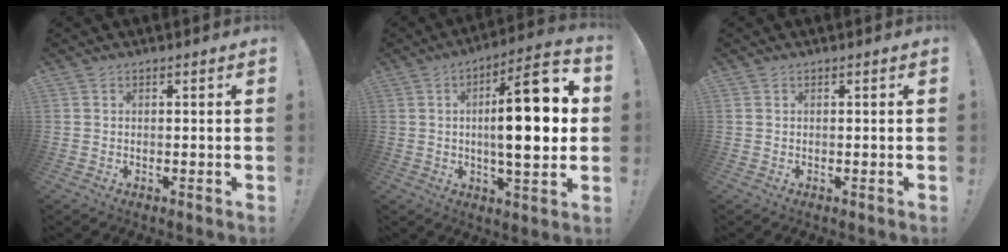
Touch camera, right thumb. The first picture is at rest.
{"total": 19.1, "force": [1.5, 5.5, 18.2], "torque": [-0.285, -0.004, 0.011]}
{"total": 0.0}